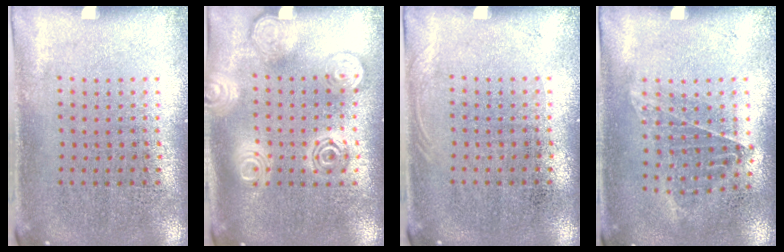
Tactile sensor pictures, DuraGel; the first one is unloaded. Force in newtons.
{"total": 1.9, "press": 1.9, "slide": 0.2}
{"total": 0.5, "press": 0.5, "slide": 0.2}
{"total": 0.9, "press": 0.8, "slide": 0.4}